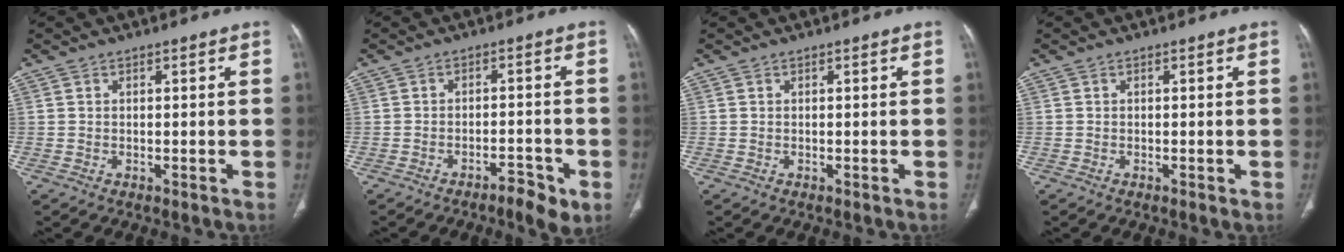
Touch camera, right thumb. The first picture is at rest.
{"total": 5.3, "force": [-3.0, 1.6, 4.1], "torque": [-0.060, 0.017, -0.040]}
{"total": 0.0}
{"total": 0.5, "force": [-0.1, 0.1, 0.5], "torque": [-0.011, -0.002, -0.001]}